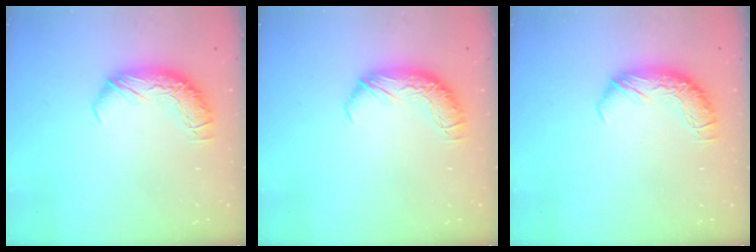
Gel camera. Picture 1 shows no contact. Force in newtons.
{"total": 0.0}
{"total": 0.0}